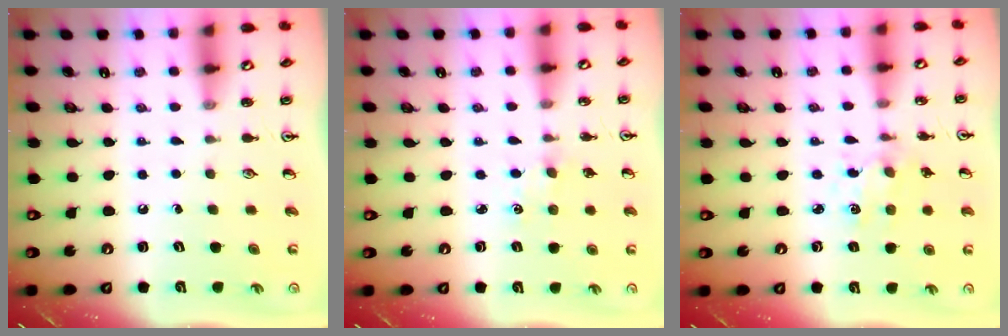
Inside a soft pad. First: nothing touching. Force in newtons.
{"total": 0.7, "press": 0.7, "slide": 0.1}
{"total": 1.9, "press": 1.9, "slide": 0.3}